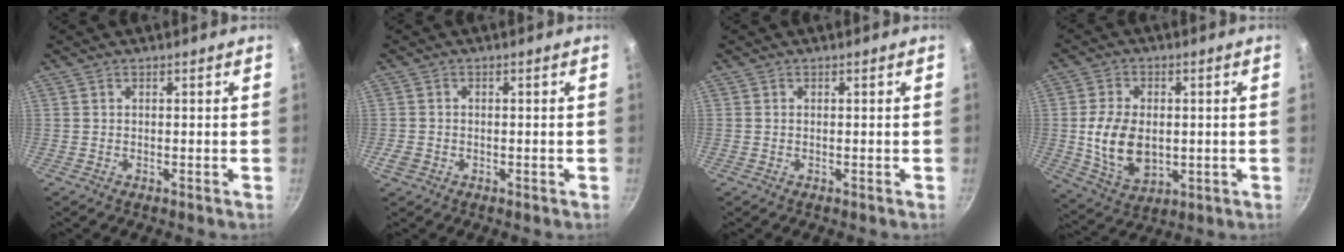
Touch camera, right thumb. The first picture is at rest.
{"total": 2.5, "force": [-0.9, 2.0, 1.1], "torque": [-0.019, 0.003, -0.014]}
{"total": 0.0}
{"total": 11.9, "force": [-0.1, 8.0, 8.8], "torque": [-0.150, -0.009, 0.010]}